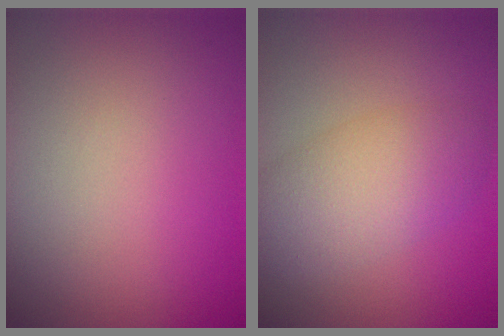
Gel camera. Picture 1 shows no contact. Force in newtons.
{"total": 5.0, "press": 5.0, "slide": 0.2}